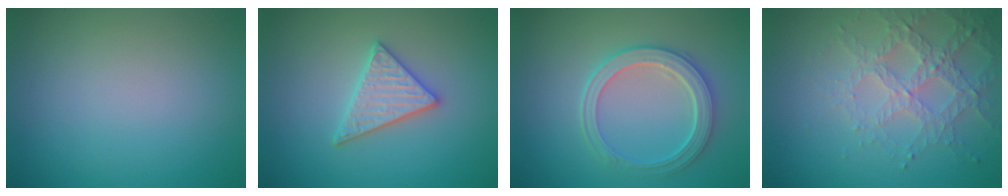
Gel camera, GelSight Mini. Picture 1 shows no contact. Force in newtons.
{"total": 2.9, "press": 2.8, "slide": 0.5}
{"total": 4.3, "press": 3.7, "slide": 2.2}
{"total": 3.4, "press": 3.4, "slide": 0.6}